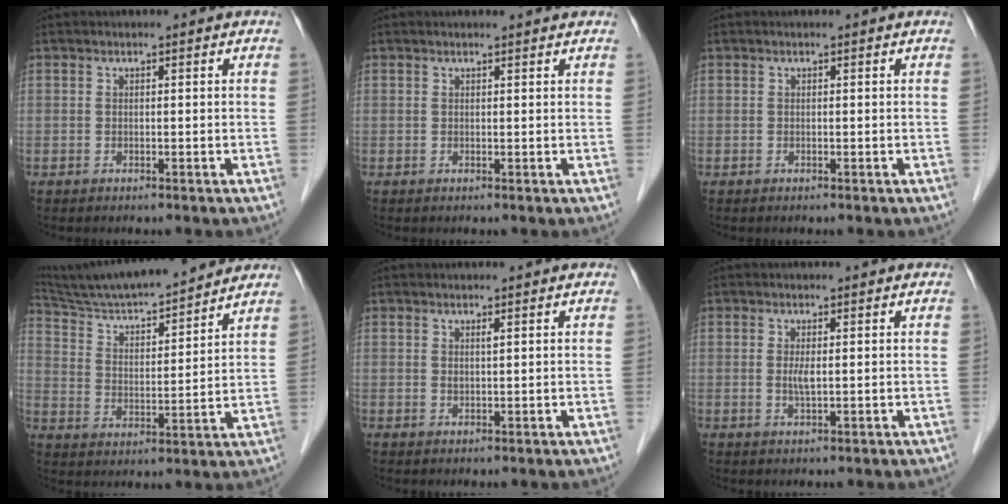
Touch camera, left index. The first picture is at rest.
{"total": 1.8, "force": [1.8, 0.2, 0.3], "torque": [-0.012, 0.005, 0.019]}
{"total": 0.0}
{"total": 18.2, "force": [16.7, 1.3, 7.1], "torque": [-0.126, 0.011, 0.273]}
{"total": 0.9, "force": [0.5, 0.2, 0.7], "torque": [-0.018, -0.002, 0.010]}
{"total": 1.8, "force": [0.1, 0.3, 1.8], "torque": [-0.040, -0.003, 0.004]}